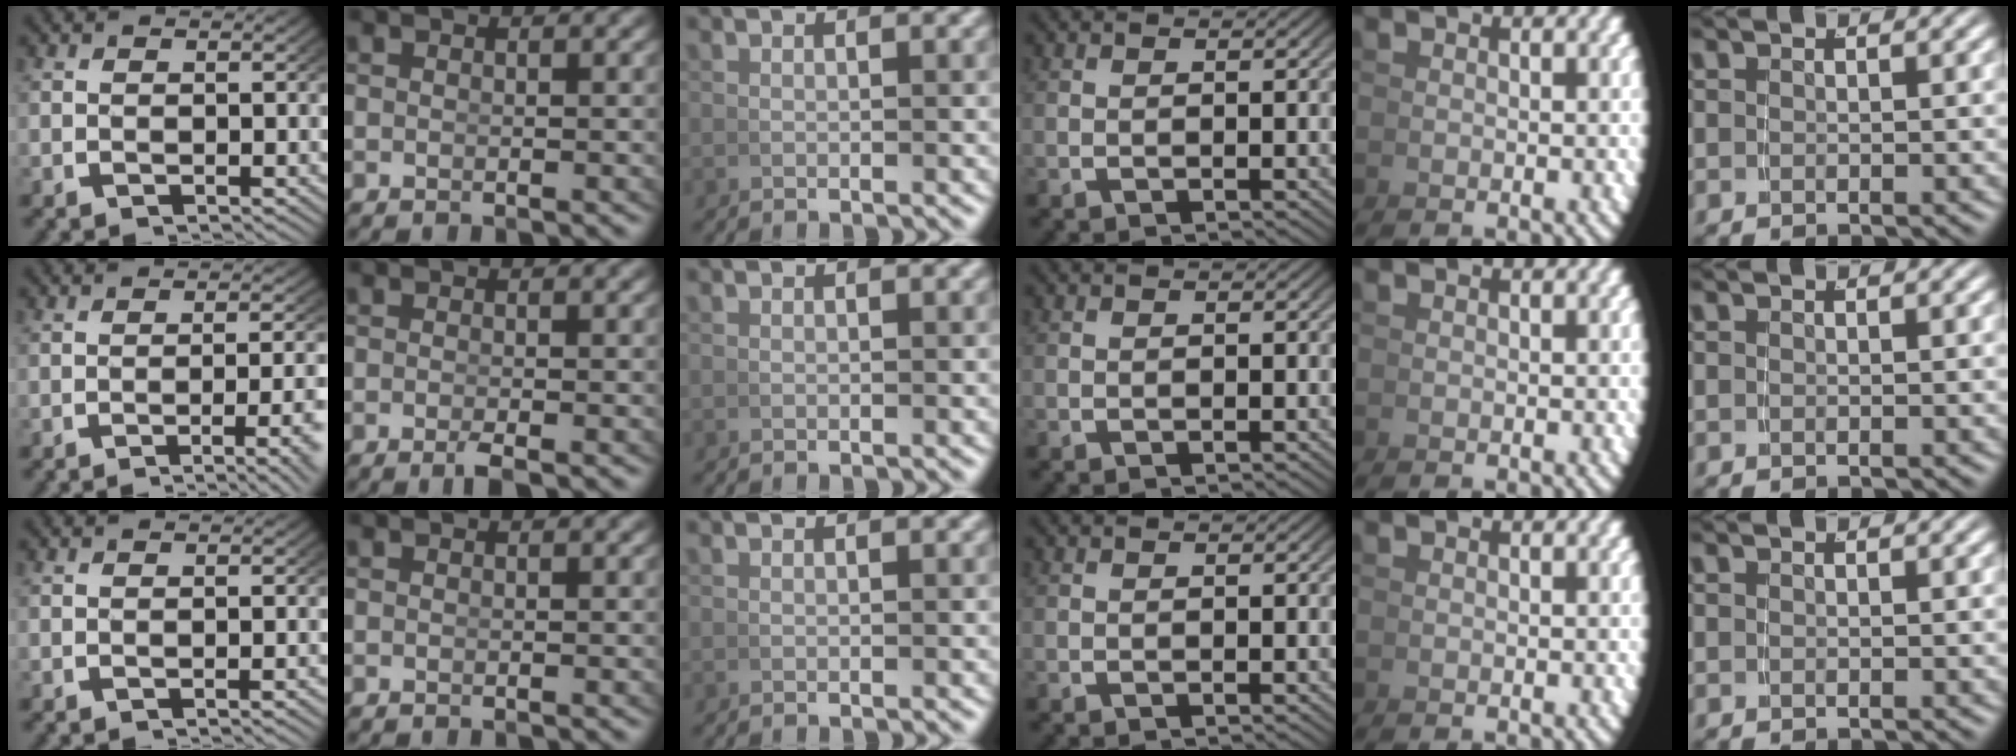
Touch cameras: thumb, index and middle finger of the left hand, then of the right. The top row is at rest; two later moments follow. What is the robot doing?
{"motion": "lift_and_place", "object": "cup"}